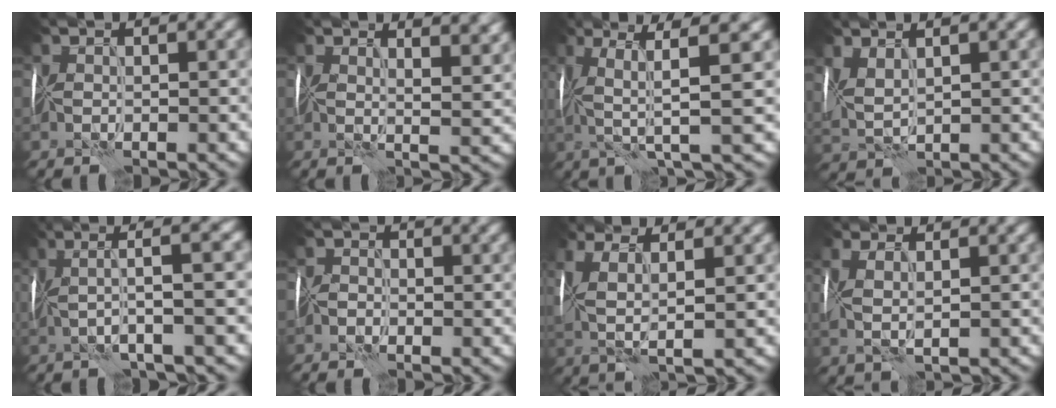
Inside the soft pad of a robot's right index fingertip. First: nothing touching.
{"total": 7.4, "force": [4.3, 2.9, 5.2], "torque": [-0.031, 0.031, 0.038]}
{"total": 6.1, "force": [1.2, 0.5, 6.0], "torque": [-0.118, 0.009, 0.024]}
{"total": 3.1, "force": [1.7, 1.3, 2.3], "torque": [-0.062, 0.012, 0.041]}
{"total": 5.8, "force": [1.0, 0.8, 5.6], "torque": [-0.088, 0.024, 0.012]}
{"total": 1.0, "force": [-0.9, 0.4, 0.0], "torque": [0.008, 0.005, -0.025]}
{"total": 5.8, "force": [0.8, 2.1, 5.4], "torque": [-0.133, 0.002, 0.010]}
{"total": 3.9, "force": [1.0, 1.8, 3.3], "torque": [-0.082, 0.018, 0.025]}